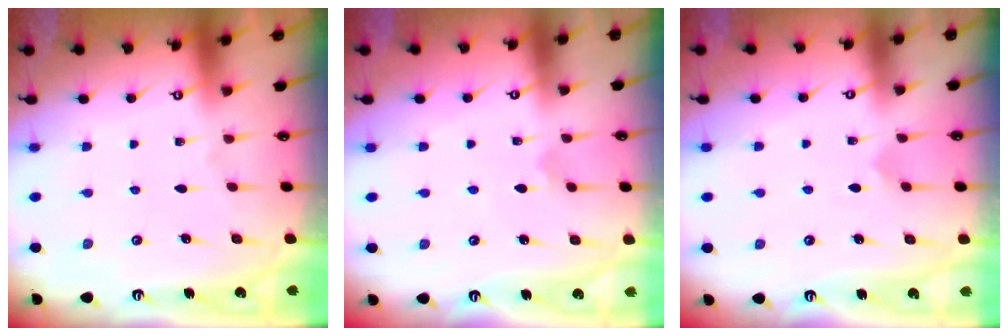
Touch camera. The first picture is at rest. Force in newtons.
{"total": 2.9, "press": 2.9, "slide": 0.1}
{"total": 3.9, "press": 3.9, "slide": 0.3}